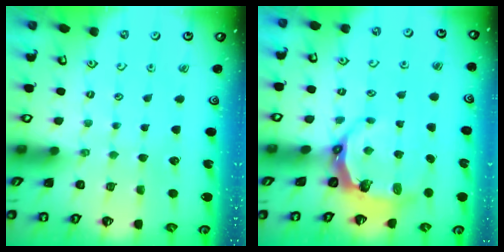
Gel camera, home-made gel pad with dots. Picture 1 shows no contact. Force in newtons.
{"total": 6.9, "press": 5.2, "slide": 4.5}